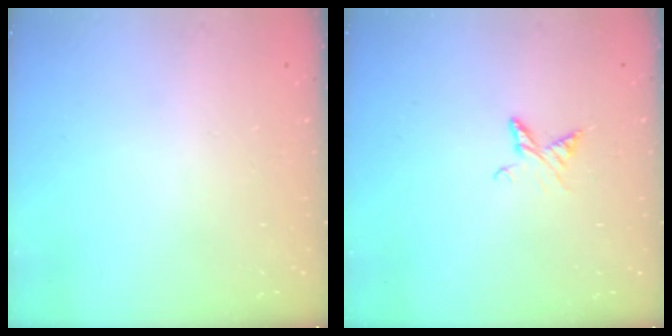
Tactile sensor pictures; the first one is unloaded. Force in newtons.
{"total": 5.7, "press": 5.6, "slide": 0.7}